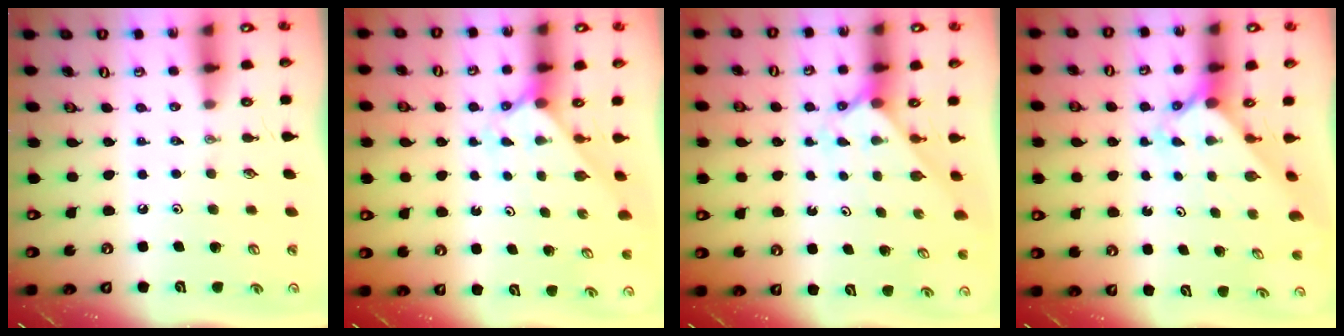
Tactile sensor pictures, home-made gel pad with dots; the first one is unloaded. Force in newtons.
{"total": 1.9, "press": 1.9, "slide": 0.2}
{"total": 1.9, "press": 1.9, "slide": 0.2}
{"total": 2.5, "press": 2.5, "slide": 0.3}